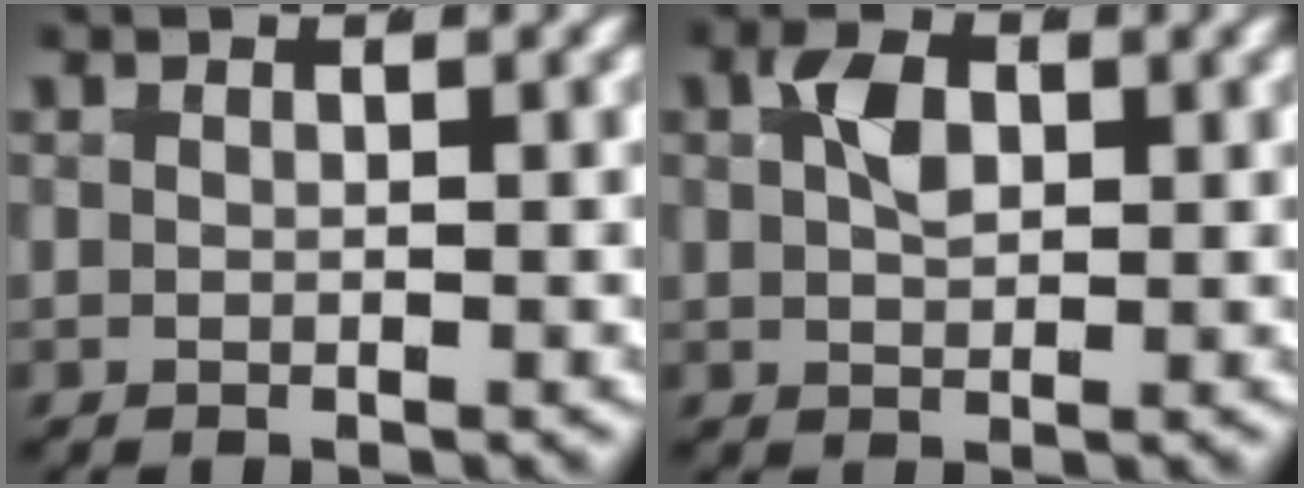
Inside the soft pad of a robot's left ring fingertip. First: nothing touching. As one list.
[{"total": 2.3, "force": [0.2, 1.3, 1.9], "torque": [-0.040, -0.007, 0.006]}]